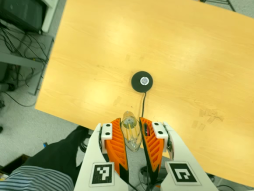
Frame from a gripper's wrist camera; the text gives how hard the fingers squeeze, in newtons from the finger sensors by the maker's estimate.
{"total": 21.1, "left": 23.8, "right": 18.4}